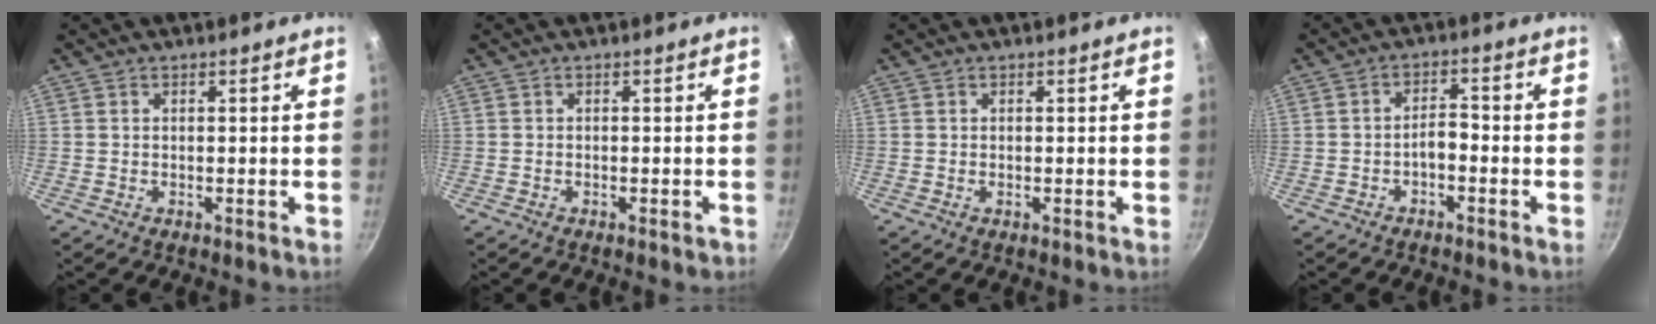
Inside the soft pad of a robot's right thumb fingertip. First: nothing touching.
{"total": 0.9, "force": [-0.5, 0.4, 0.6], "torque": [-0.010, 0.005, -0.006]}
{"total": 0.0}
{"total": 3.1, "force": [-1.7, 1.4, 2.2], "torque": [-0.030, 0.026, -0.030]}